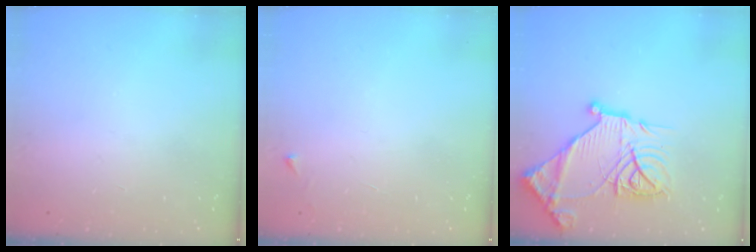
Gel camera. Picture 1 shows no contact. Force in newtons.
{"total": 2.6, "press": 2.6, "slide": 0.3}
{"total": 22.8, "press": 22.6, "slide": 2.3}